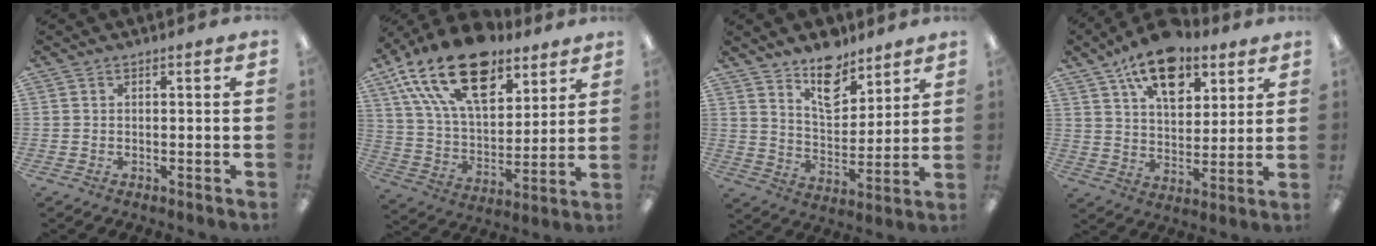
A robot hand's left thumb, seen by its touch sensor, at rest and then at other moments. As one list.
[{"total": 23.4, "force": [14.5, 11.8, 14.1], "torque": [-0.260, -0.067, 0.259]}, {"total": 11.5, "force": [9.1, 5.6, 4.4], "torque": [-0.052, -0.060, 0.165]}, {"total": 15.2, "force": [9.9, 8.3, 8.1], "torque": [-0.120, -0.046, 0.176]}]